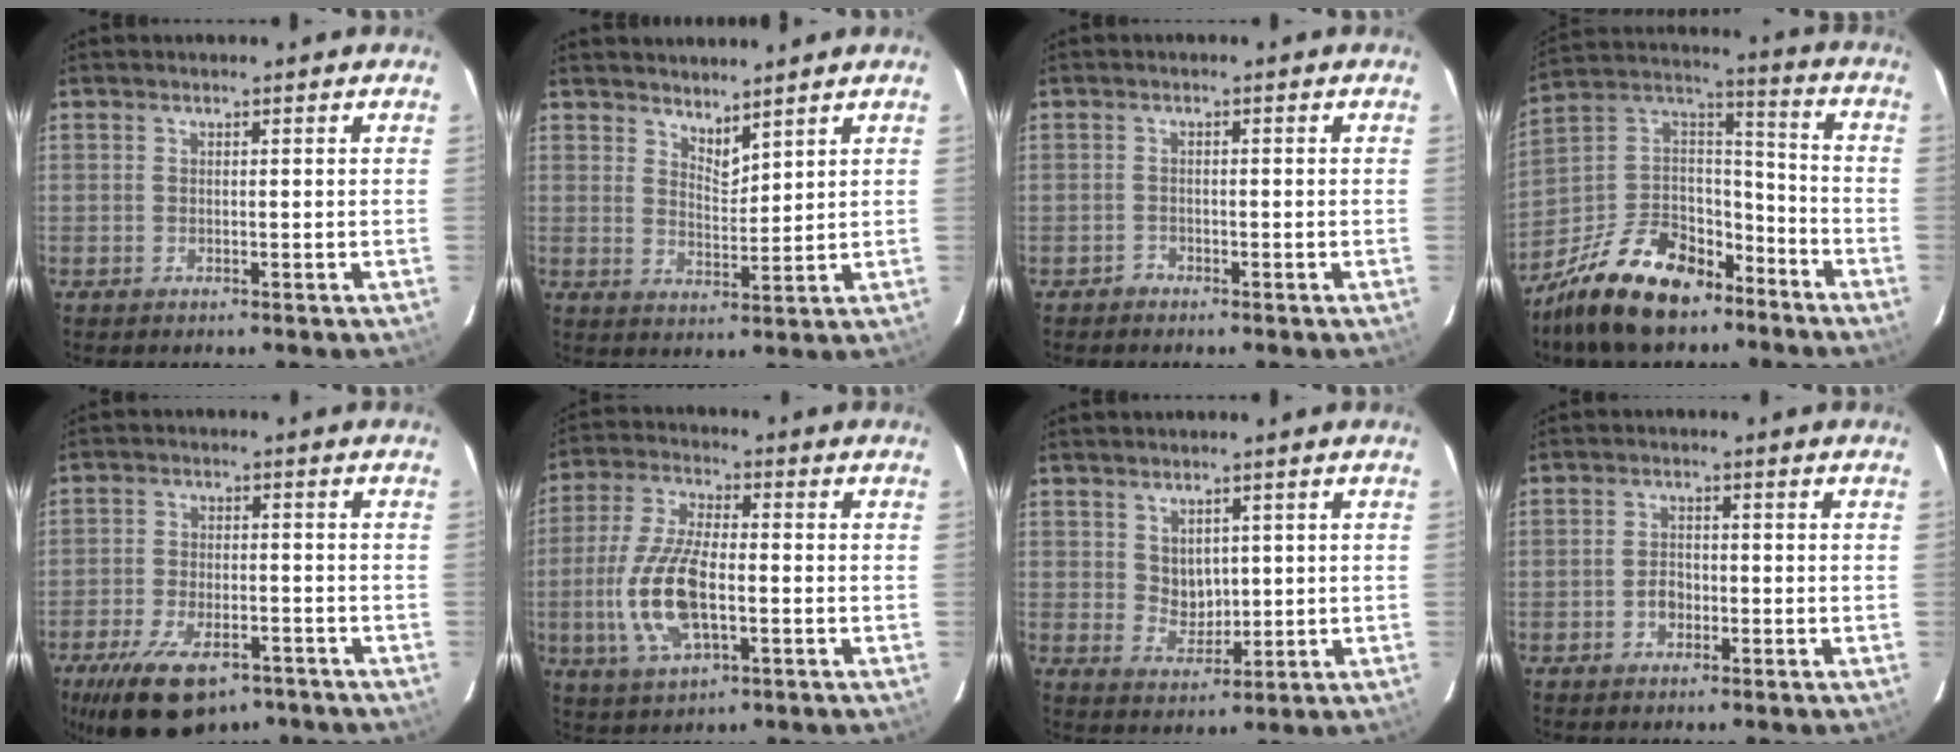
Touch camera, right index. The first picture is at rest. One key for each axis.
{"total": 4.1, "fx": 3.7, "fy": 1.0, "fz": 1.3, "tx": -0.016, "ty": -0.007, "tz": 0.065}
{"total": 1.1, "fx": -0.9, "fy": 0.4, "fz": -0.5, "tx": 0.008, "ty": 0.006, "tz": -0.017}
{"total": 21.0, "fx": -14.0, "fy": 11.7, "fz": 10.4, "tx": -0.233, "ty": 0.040, "tz": -0.225}
{"total": 15.3, "fx": -10.0, "fy": 7.1, "fz": 9.1, "tx": -0.196, "ty": -0.023, "tz": -0.158}
{"total": 13.4, "fx": -2.7, "fy": 5.6, "fz": 11.9, "tx": -0.257, "ty": -0.002, "tz": -0.051}
{"total": 4.3, "fx": 1.6, "fy": 3.6, "fz": 1.9, "tx": -0.027, "ty": -0.001, "tz": 0.040}
{"total": 2.6, "fx": -1.1, "fy": 2.0, "fz": 1.3, "tx": -0.026, "ty": 0.007, "tz": -0.018}